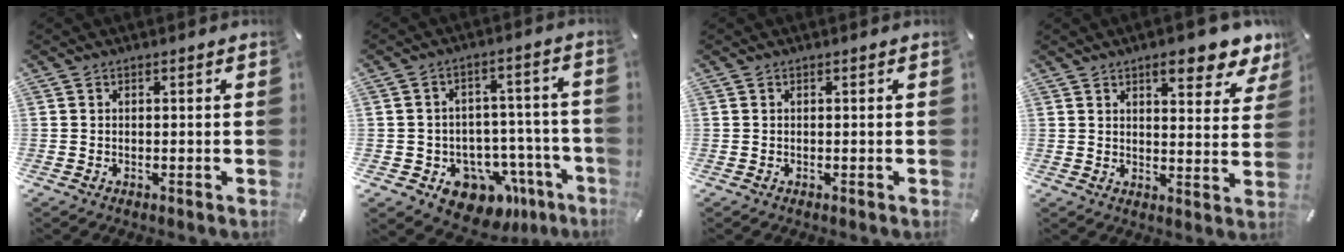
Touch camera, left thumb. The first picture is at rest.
{"total": 11.3, "force": [-6.8, 7.7, 4.6], "torque": [-0.035, 0.039, -0.105]}
{"total": 0.0}
{"total": 9.6, "force": [6.9, 3.5, 5.6], "torque": [-0.065, -0.042, 0.114]}